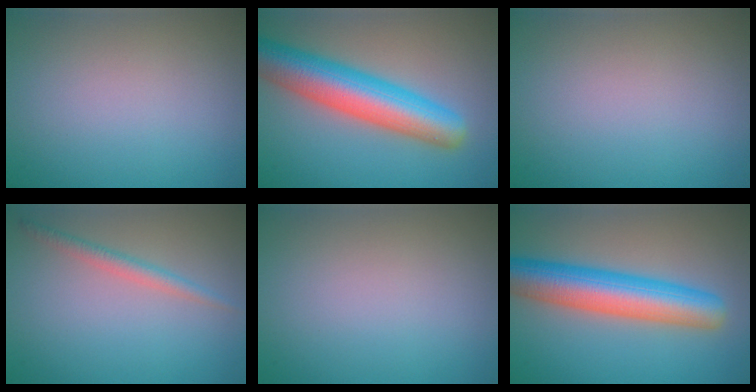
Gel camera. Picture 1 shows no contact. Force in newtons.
{"total": 9.0, "press": 9.0, "slide": 0.4}
{"total": 0.0}
{"total": 1.8, "press": 1.8, "slide": 0.1}
{"total": 0.0}
{"total": 8.4, "press": 8.4, "slide": 0.3}